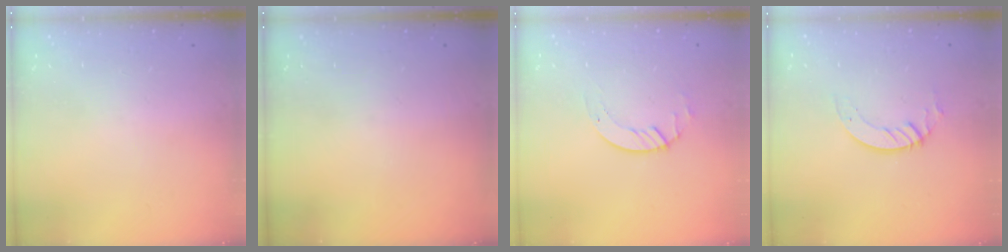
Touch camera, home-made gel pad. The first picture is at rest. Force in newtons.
{"total": 0.0}
{"total": 2.7, "press": 2.7, "slide": 0.3}
{"total": 3.3, "press": 3.3, "slide": 0.2}